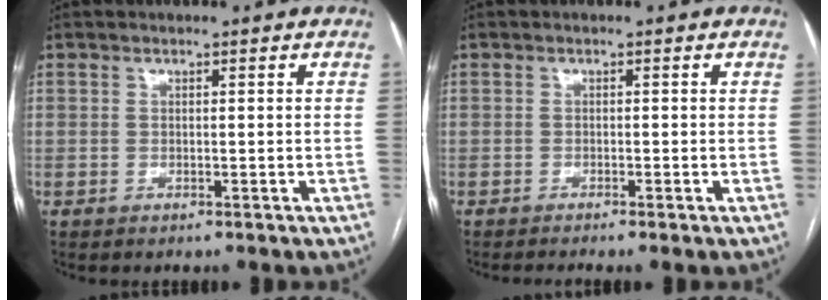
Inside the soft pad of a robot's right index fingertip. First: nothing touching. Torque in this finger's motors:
{"motor_torque": [0.69, -0.03, -0.01, 0.01]}